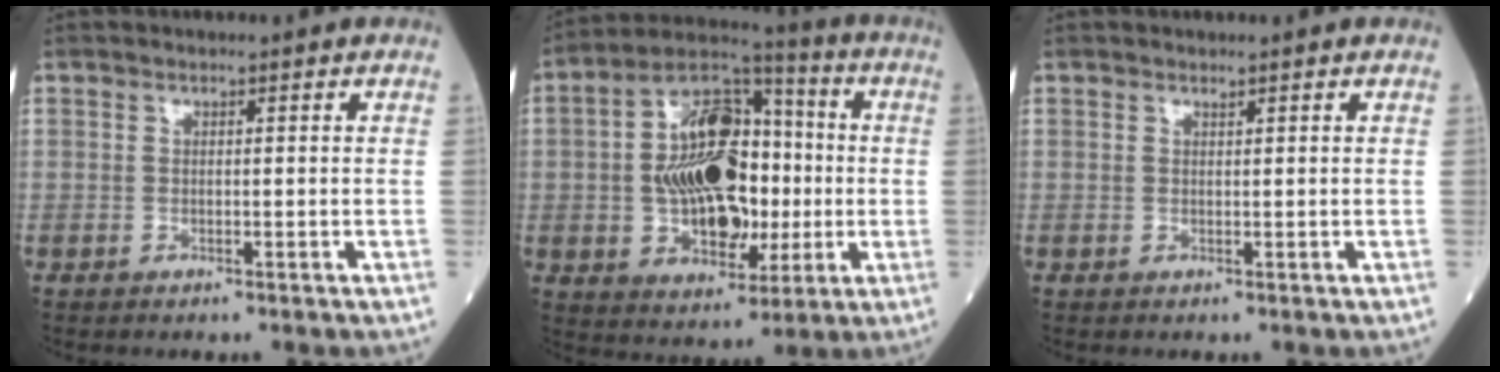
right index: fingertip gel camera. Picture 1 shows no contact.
{"total": 18.4, "force": [-0.1, 10.1, 15.3], "torque": [-0.283, 0.029, 0.001]}
{"total": 0.0}